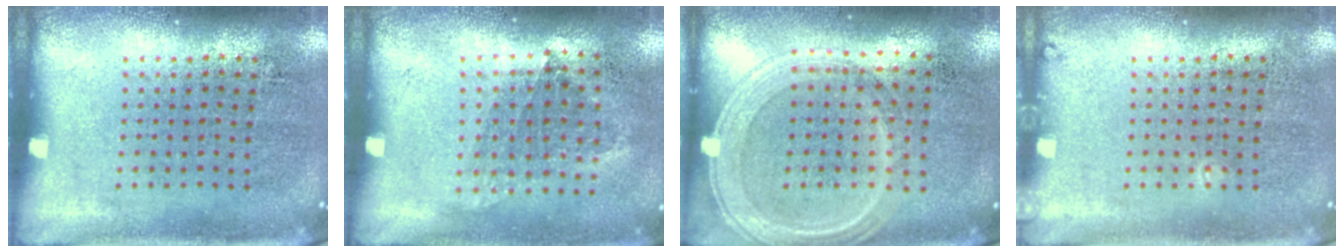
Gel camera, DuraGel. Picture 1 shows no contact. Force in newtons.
{"total": 1.0, "press": 0.8, "slide": 0.6}
{"total": 1.2, "press": 1.1, "slide": 0.5}
{"total": 0.7, "press": 0.7, "slide": 0.2}